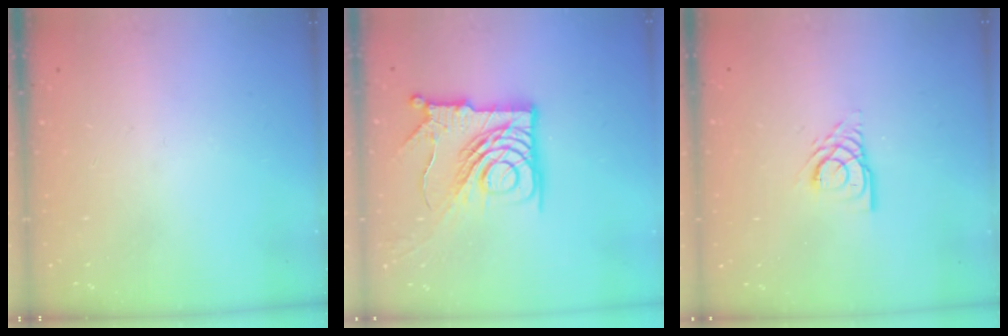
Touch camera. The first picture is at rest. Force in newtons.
{"total": 15.4, "press": 15.3, "slide": 1.7}
{"total": 5.5, "press": 5.5, "slide": 0.5}